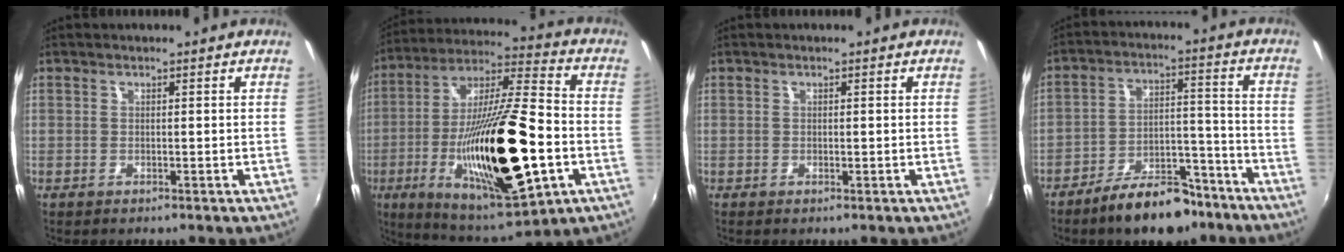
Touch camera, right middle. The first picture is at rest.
{"total": 29.2, "force": [-8.2, 7.8, 27.0], "torque": [-0.494, -0.043, -0.128]}
{"total": 0.0}
{"total": 13.5, "force": [-10.2, 5.9, 6.6], "torque": [-0.110, 0.033, -0.145]}